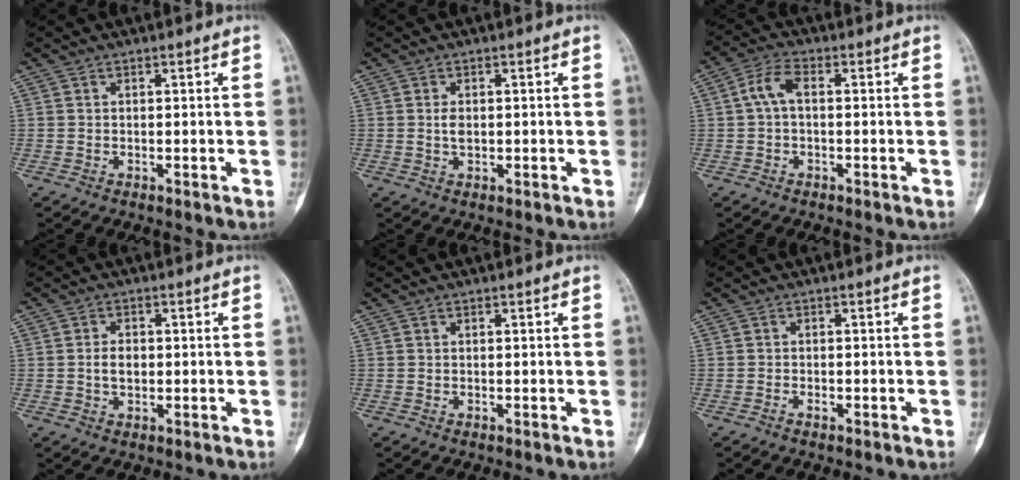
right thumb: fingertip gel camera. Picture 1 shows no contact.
{"total": 1.9, "force": [0.0, 1.1, 1.5], "torque": [-0.030, -0.002, 0.001]}
{"total": 4.6, "force": [0.1, 2.2, 4.0], "torque": [-0.083, 0.012, -0.006]}
{"total": 3.1, "force": [-0.3, 2.1, 2.4], "torque": [-0.037, 0.006, -0.006]}
{"total": 0.0}
{"total": 0.8, "force": [-0.6, 0.4, 0.5], "torque": [-0.011, 0.003, -0.010]}